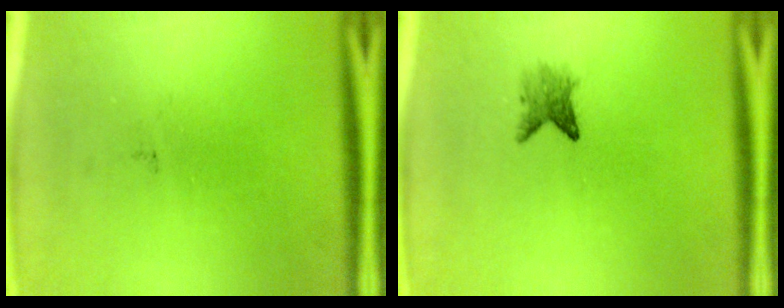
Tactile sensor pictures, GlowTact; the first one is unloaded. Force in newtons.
{"total": 2.2}